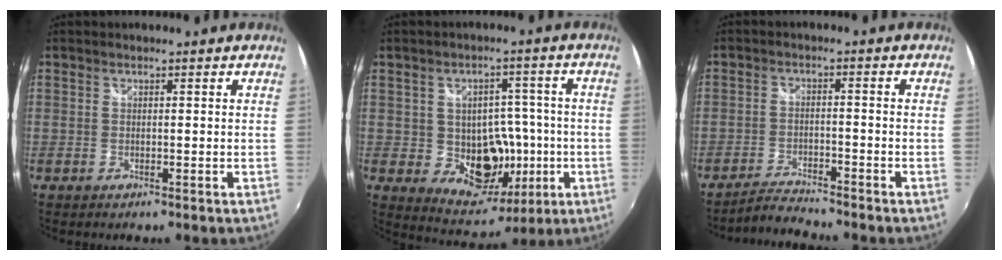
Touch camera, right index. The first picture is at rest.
{"total": 11.4, "force": [-1.7, 9.5, 6.2], "torque": [-0.106, 0.005, -0.006]}
{"total": 5.0, "force": [-4.9, -0.2, 1.0], "torque": [-0.040, -0.002, -0.093]}